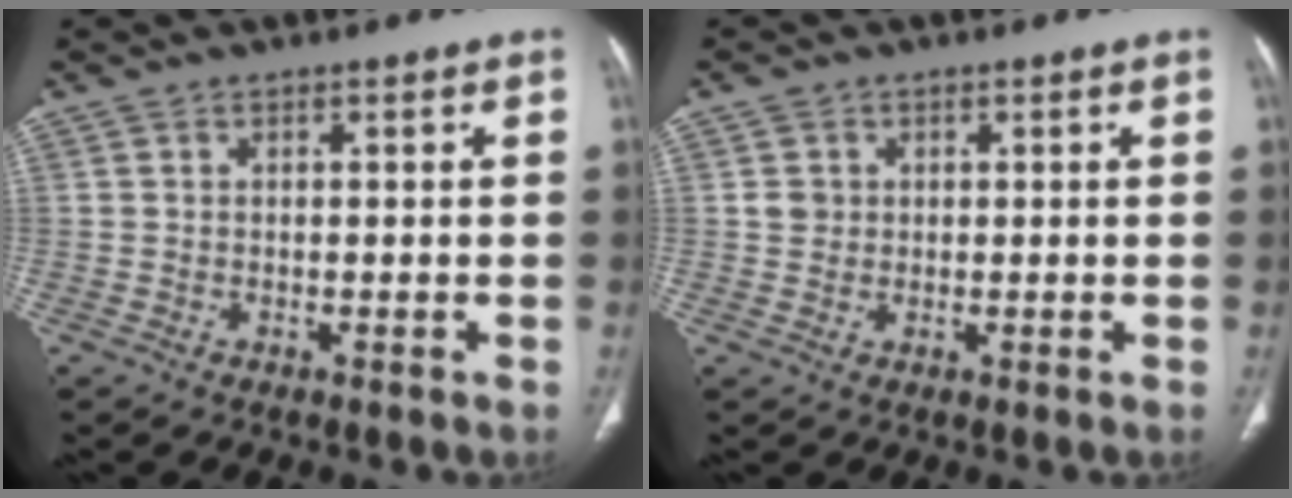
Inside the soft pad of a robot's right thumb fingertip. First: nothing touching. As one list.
[{"total": 2.3, "force": [0.5, 2.1, 0.6], "torque": [-0.001, -0.001, 0.011]}]